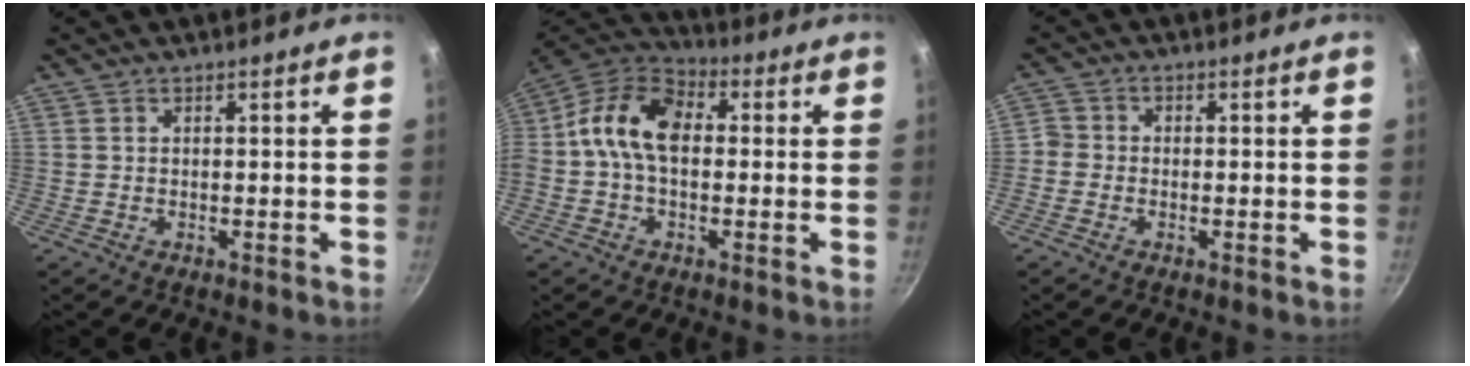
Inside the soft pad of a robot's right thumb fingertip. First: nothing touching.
{"total": 13.0, "force": [0.8, 8.9, 9.4], "torque": [-0.145, 0.035, -0.010]}
{"total": 2.5, "force": [-1.2, 2.0, 0.8], "torque": [-0.012, 0.015, -0.033]}